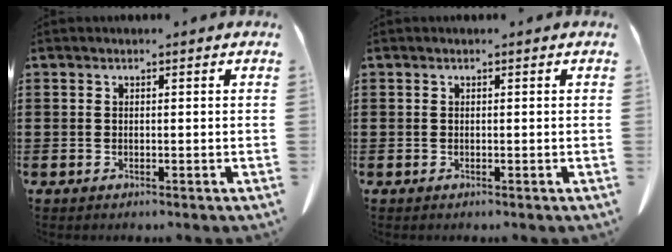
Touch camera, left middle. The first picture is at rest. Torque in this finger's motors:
{"motor_torque": [-1.02, -1.12, 0.05, 0.01]}